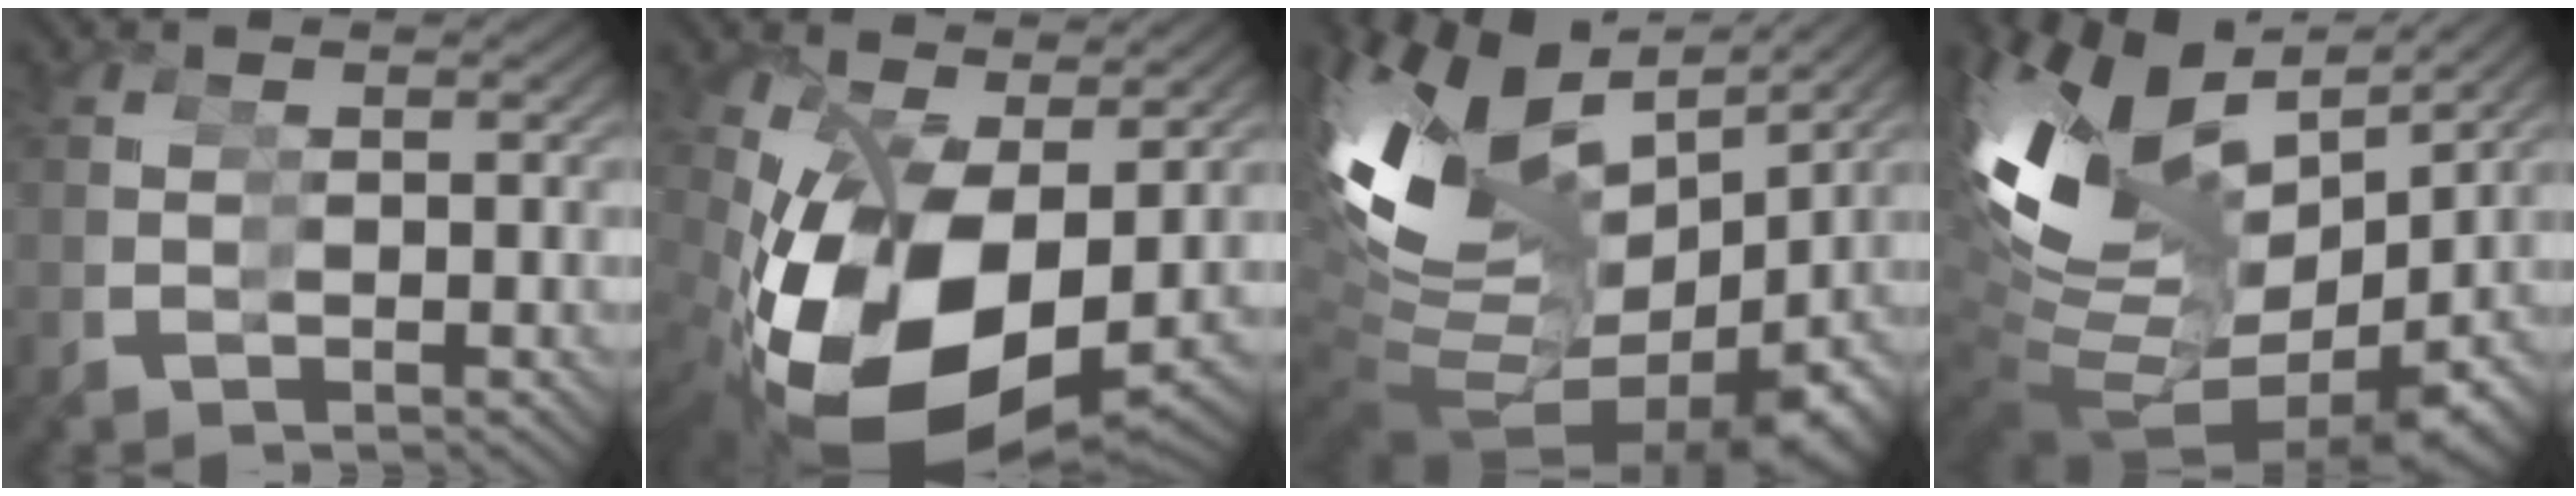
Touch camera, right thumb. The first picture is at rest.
{"total": 14.4, "force": [-1.6, 9.0, 11.1], "torque": [-0.237, -0.045, 0.006]}
{"total": 11.4, "force": [2.7, 6.7, 8.8], "torque": [-0.197, 0.001, 0.051]}
{"total": 10.2, "force": [2.4, 6.0, 7.9], "torque": [-0.185, 0.002, 0.046]}